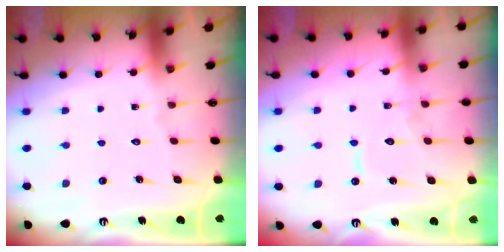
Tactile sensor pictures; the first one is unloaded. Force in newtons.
{"total": 7.6, "press": 7.6, "slide": 0.6}